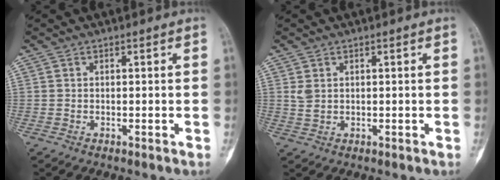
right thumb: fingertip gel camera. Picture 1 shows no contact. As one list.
[{"total": 2.1, "force": [0.8, 1.4, 1.3], "torque": [-0.027, 0.001, 0.024]}]